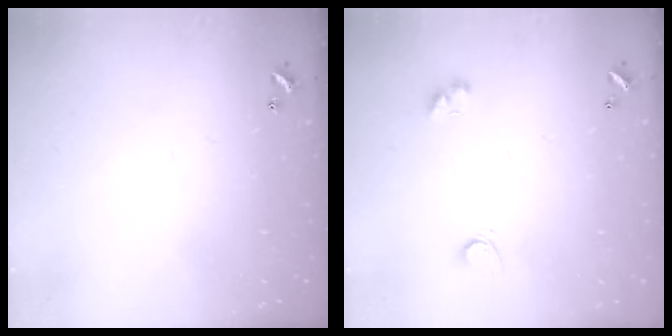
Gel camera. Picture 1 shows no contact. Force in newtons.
{"total": 2.9, "press": 2.6, "slide": 1.3}